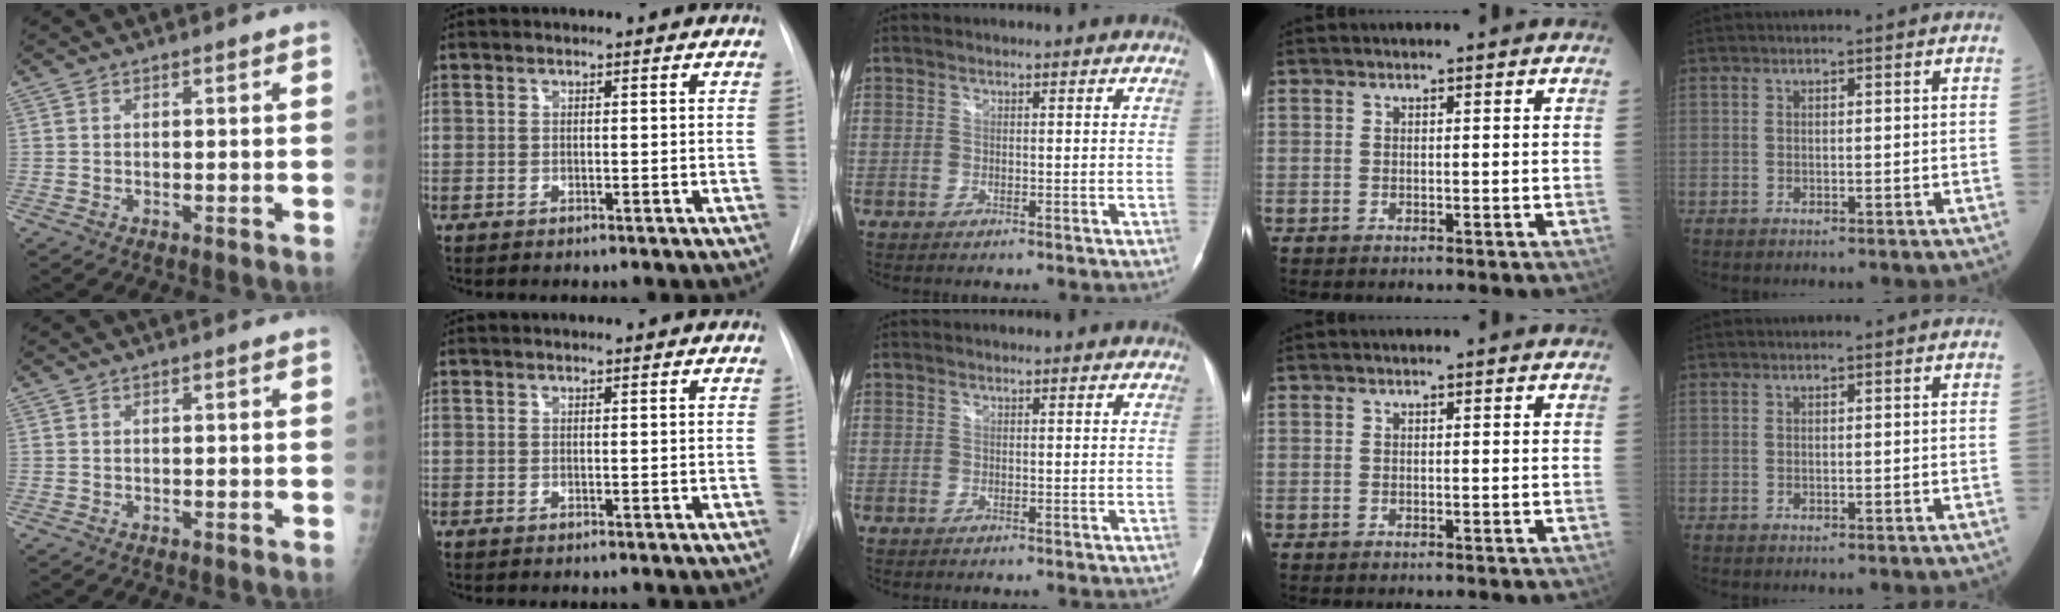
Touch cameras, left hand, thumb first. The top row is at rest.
{}